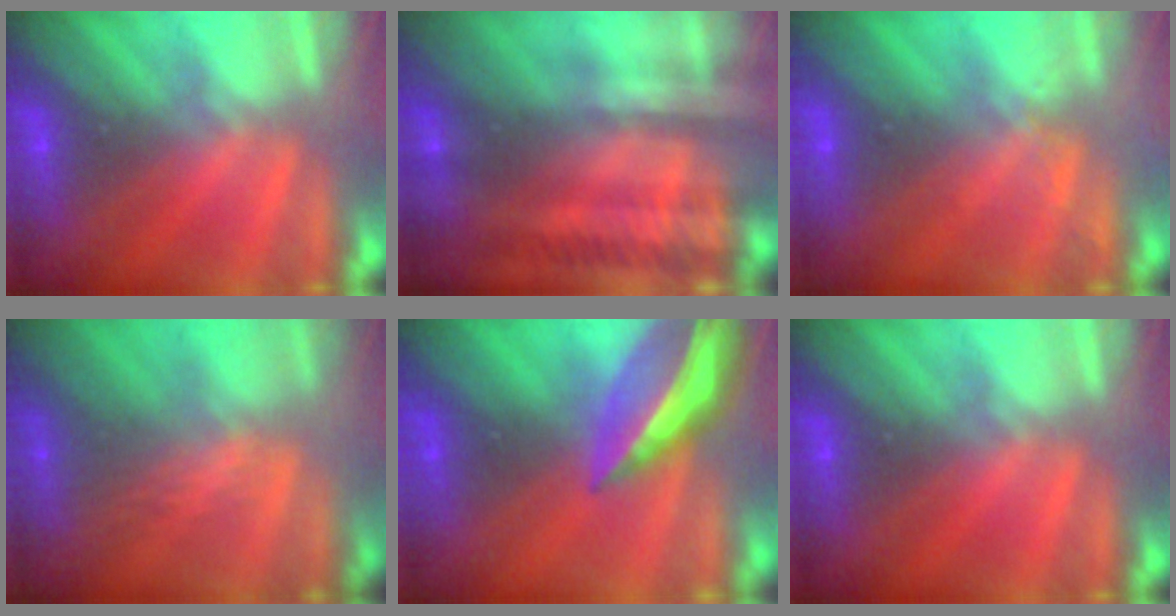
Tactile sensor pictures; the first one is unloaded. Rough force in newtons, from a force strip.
{"total": 2.3}
{"total": 2.0}
{"total": 2.4}
{"total": 7.8}
{"total": 0.0}